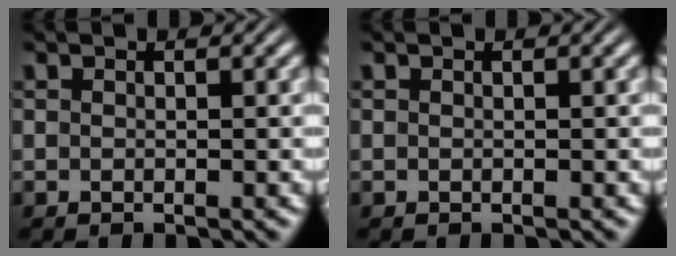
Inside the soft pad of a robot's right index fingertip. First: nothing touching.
{"total": 0.0}